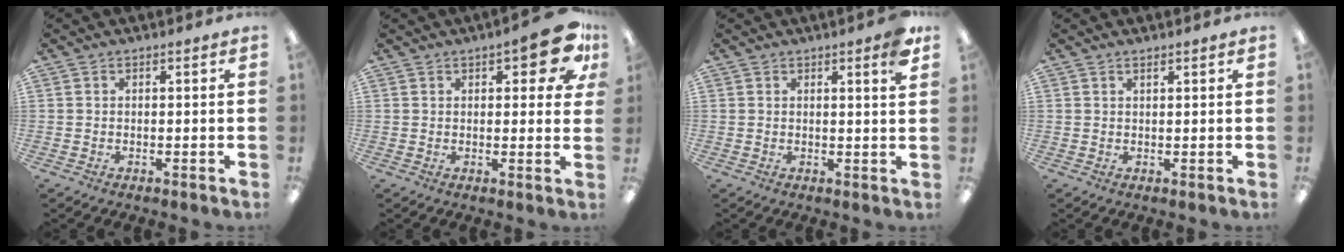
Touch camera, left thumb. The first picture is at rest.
{"total": 9.6, "force": [4.7, 3.2, 7.8], "torque": [-0.096, -0.015, 0.073]}
{"total": 3.4, "force": [2.1, 0.1, 2.7], "torque": [-0.042, -0.006, 0.031]}
{"total": 1.3, "force": [1.0, 0.2, 0.7], "torque": [-0.016, 0.000, 0.018]}